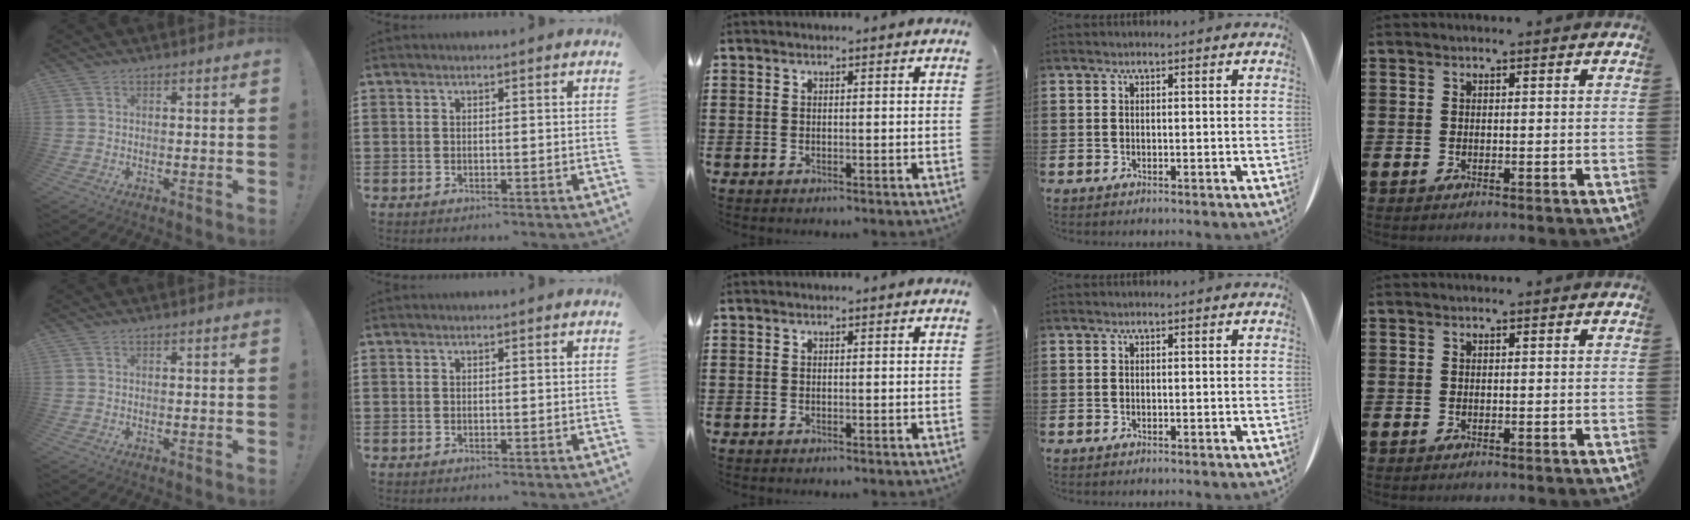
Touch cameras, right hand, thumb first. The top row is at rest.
{}